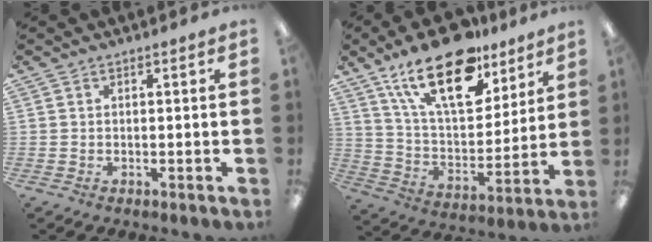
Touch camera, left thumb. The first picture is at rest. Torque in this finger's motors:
{"motor_torque": [1.63, 0.99, 1.58, -1.19, 0.34]}